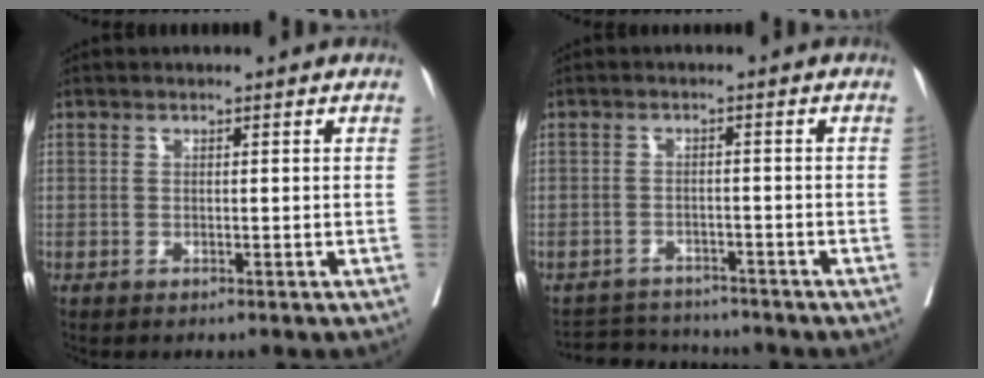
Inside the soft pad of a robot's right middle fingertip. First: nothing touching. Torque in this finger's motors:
{"motor_torque": [-0.14, -0.39, -0.03, -0.01]}